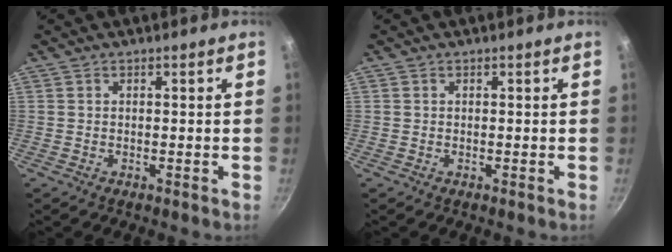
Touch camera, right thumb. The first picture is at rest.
{"total": 0.0}